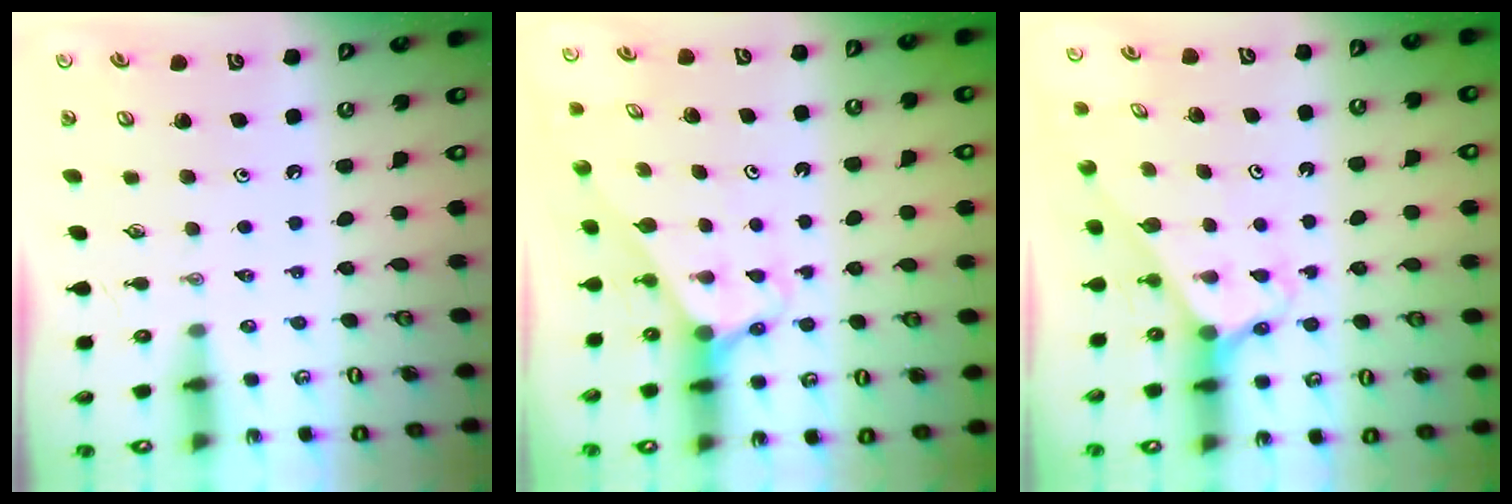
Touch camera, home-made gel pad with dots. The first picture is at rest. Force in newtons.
{"total": 2.7, "press": 2.7, "slide": 0.2}
{"total": 2.6, "press": 2.6, "slide": 0.2}